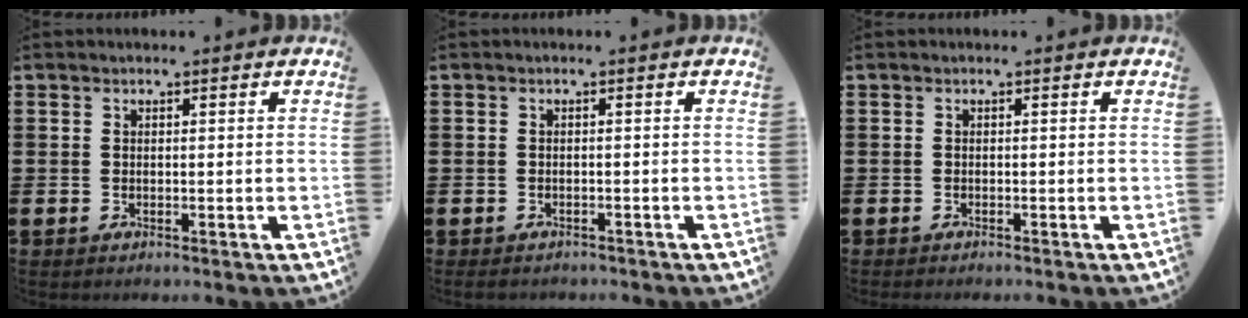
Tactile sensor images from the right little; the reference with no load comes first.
{"total": 0.8, "force": [-0.7, 0.2, 0.2], "torque": [-0.007, 0.000, -0.014]}
{"total": 0.0}